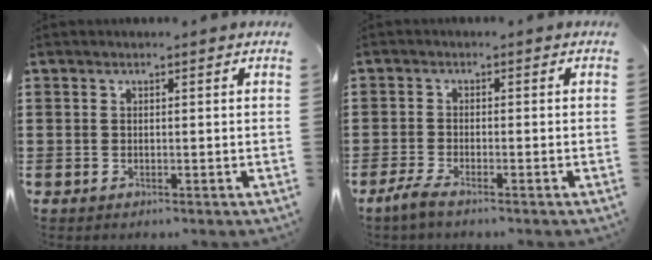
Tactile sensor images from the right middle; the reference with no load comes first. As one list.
[{"total": 2.5, "force": [-2.0, 0.1, 1.4], "torque": [-0.037, -0.002, -0.044]}]